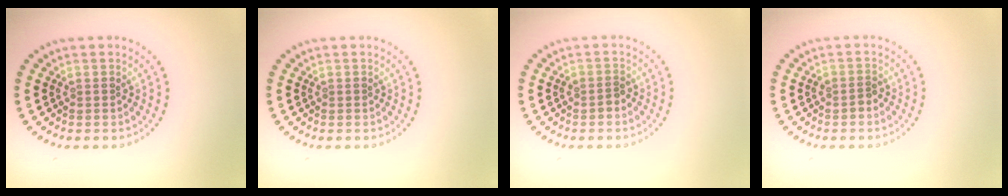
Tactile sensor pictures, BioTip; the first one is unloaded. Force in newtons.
{"total": 0.0}
{"total": 0.9, "press": 0.8, "slide": 0.3}
{"total": 0.9, "press": 0.8, "slide": 0.3}